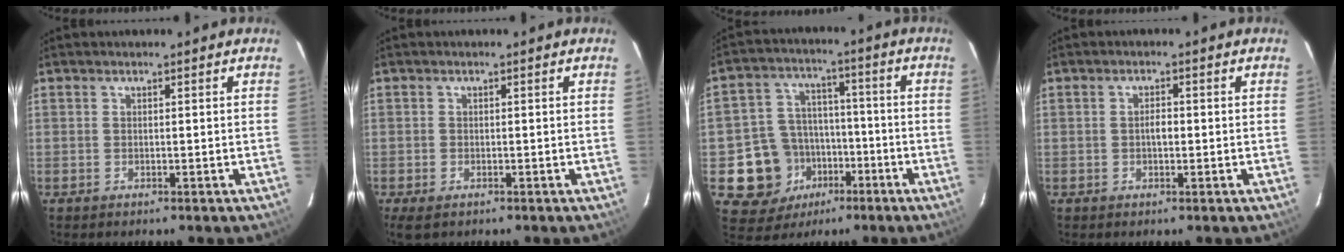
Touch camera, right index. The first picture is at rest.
{"total": 2.9, "force": [-1.7, 1.6, 1.7], "torque": [-0.034, -0.011, -0.029]}
{"total": 12.8, "force": [-5.2, 11.1, 3.6], "torque": [-0.094, 0.036, -0.065]}
{"total": 1.8, "force": [-0.2, 0.9, 1.5], "torque": [-0.027, 0.007, -0.005]}